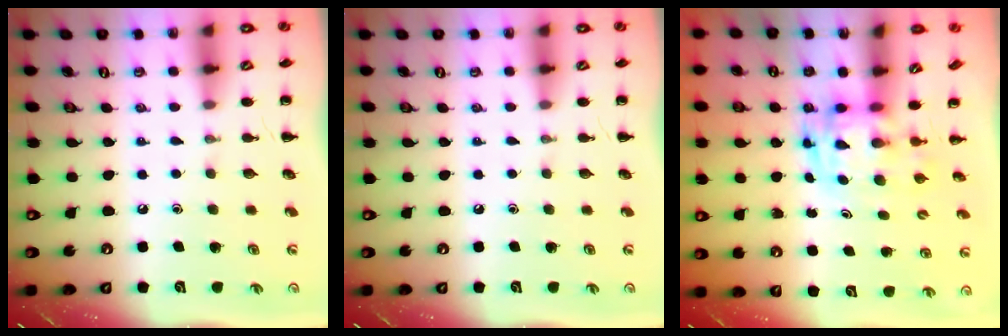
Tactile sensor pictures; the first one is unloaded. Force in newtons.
{"total": 0.0}
{"total": 3.0, "press": 2.9, "slide": 0.6}